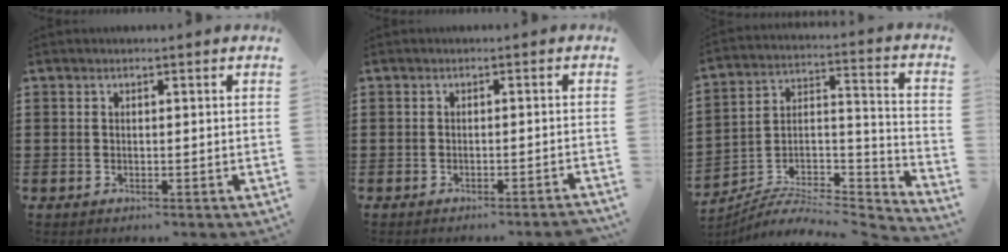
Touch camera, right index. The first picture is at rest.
{"total": 1.1, "force": [-1.0, -0.3, 0.4], "torque": [-0.007, 0.001, -0.019]}
{"total": 5.9, "force": [-5.0, 2.1, 2.2], "torque": [-0.041, -0.004, -0.099]}